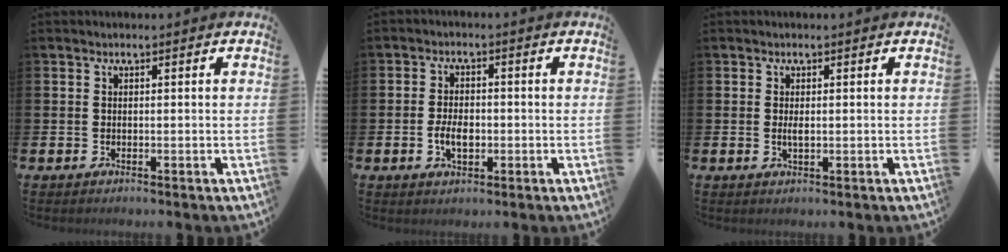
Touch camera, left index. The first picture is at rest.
{"total": 3.6, "force": [-0.7, 2.2, 2.8], "torque": [-0.040, -0.001, -0.016]}
{"total": 1.2, "force": [0.1, 0.5, 1.2], "torque": [-0.019, 0.001, -0.001]}